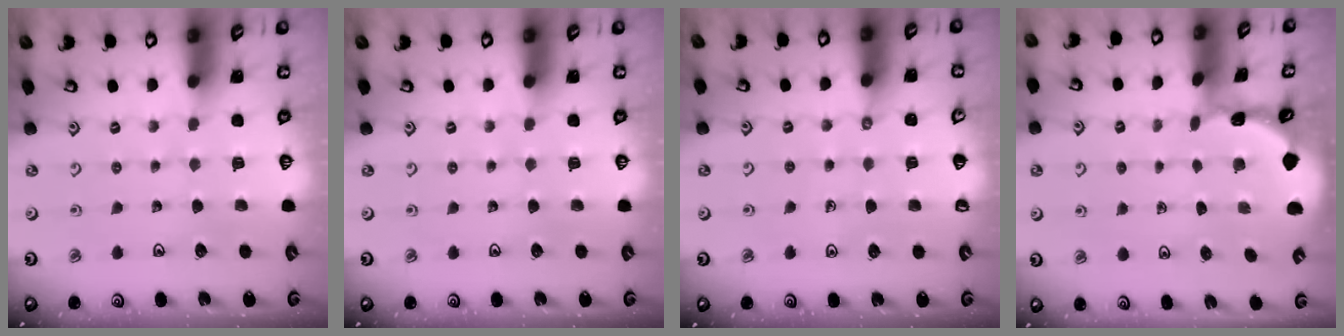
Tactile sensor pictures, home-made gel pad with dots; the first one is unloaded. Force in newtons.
{"total": 0.0}
{"total": 4.5, "press": 4.4, "slide": 0.6}
{"total": 0.5, "press": 0.5, "slide": 0.2}